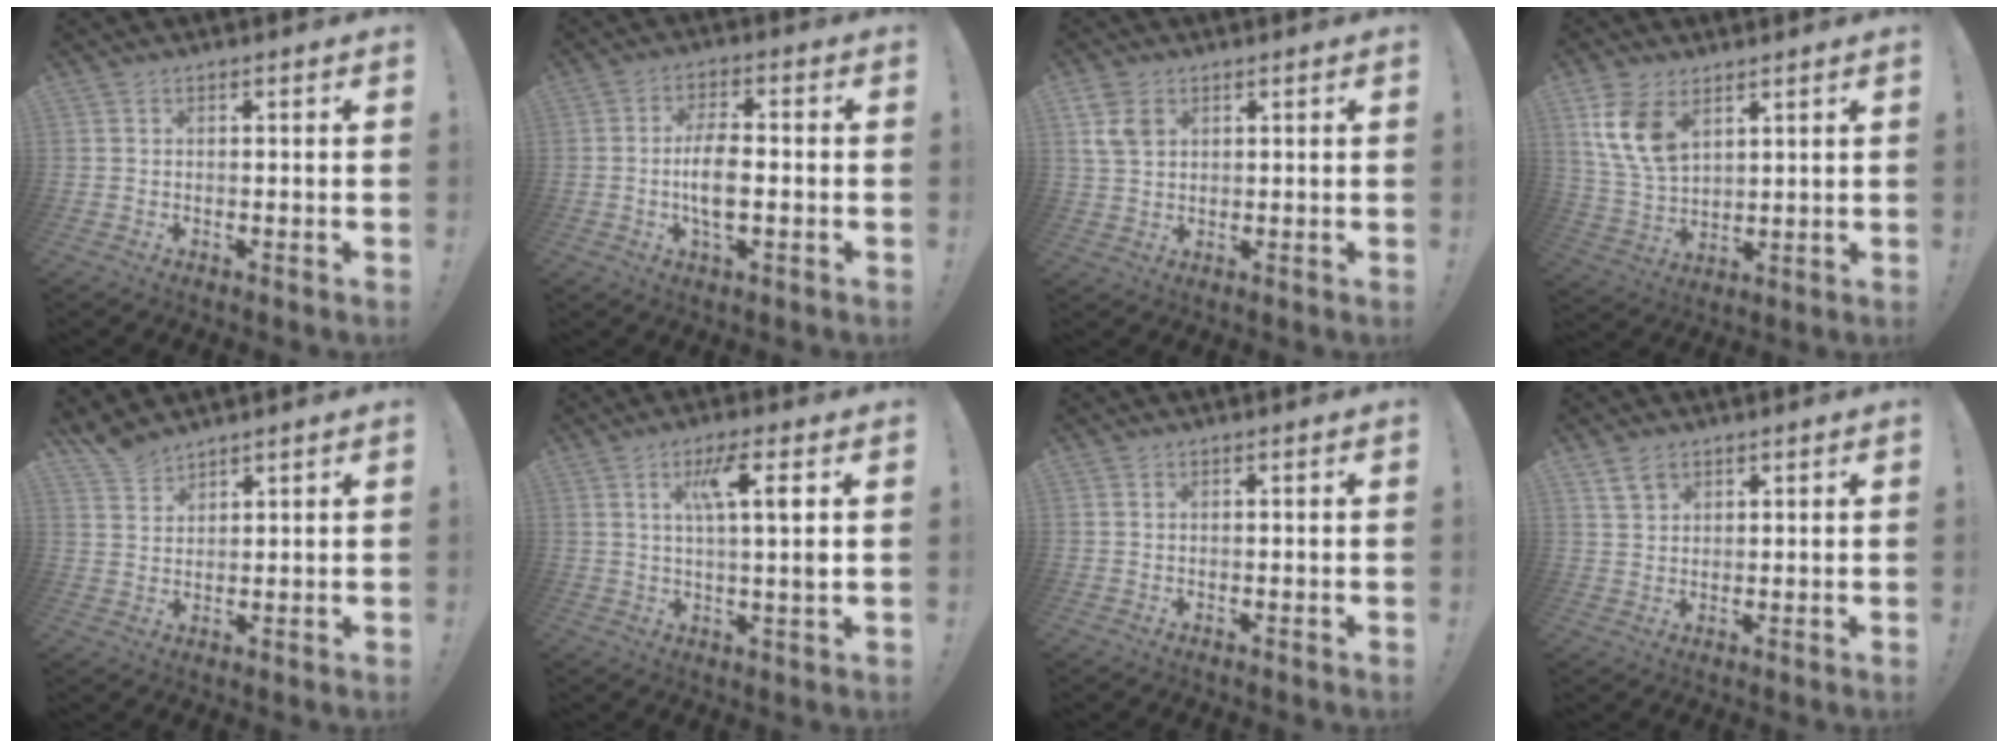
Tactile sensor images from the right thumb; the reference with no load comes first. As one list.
[{"total": 8.5, "force": [-1.3, 3.4, 7.6], "torque": [-0.151, 0.000, -0.027]}, {"total": 5.9, "force": [2.4, 4.1, 3.5], "torque": [-0.060, 0.001, 0.050]}, {"total": 11.9, "force": [6.0, 7.5, 7.1], "torque": [-0.144, -0.022, 0.119]}, {"total": 5.2, "force": [4.8, 1.8, 1.2], "torque": [-0.025, -0.027, 0.092]}, {"total": 8.9, "force": [2.6, 0.6, 8.4], "torque": [-0.145, 0.000, 0.035]}, {"total": 0.0}, {"total": 4.8, "force": [3.1, 3.1, 1.8], "torque": [-0.023, -0.010, 0.057]}]